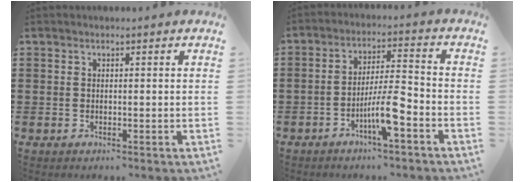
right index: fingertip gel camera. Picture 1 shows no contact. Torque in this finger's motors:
{"motor_torque": [2.14, 0.00, 1.05, 0.21]}